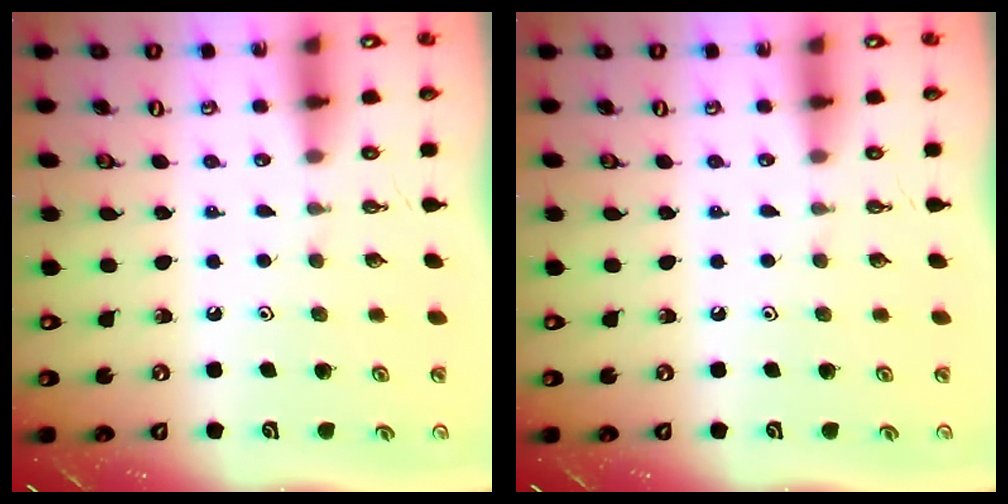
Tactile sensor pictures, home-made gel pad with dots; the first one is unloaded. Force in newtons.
{"total": 0.0}